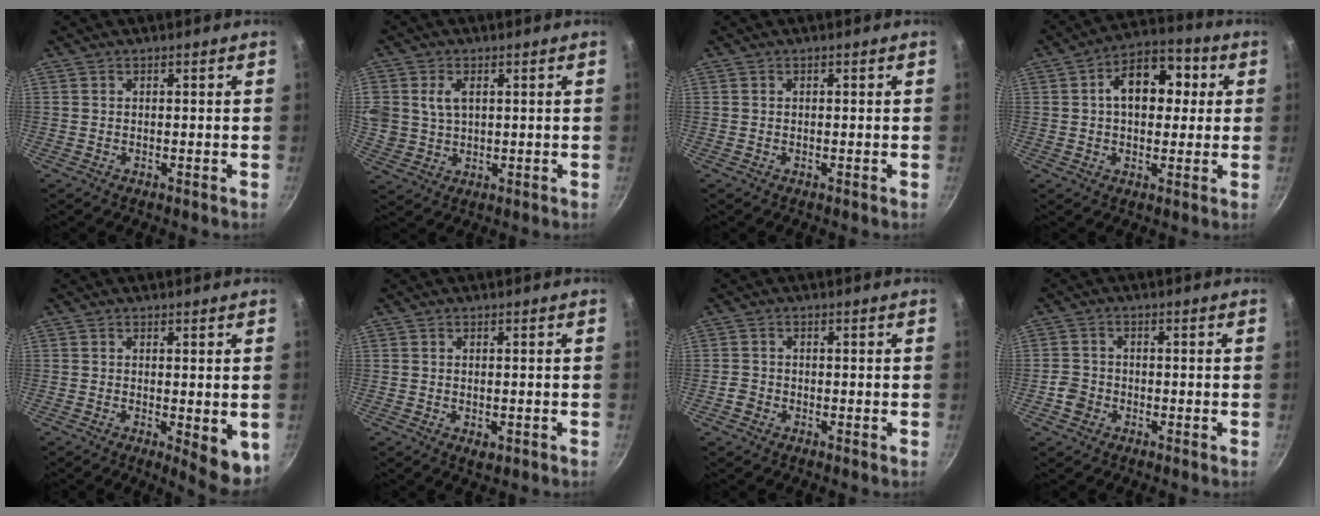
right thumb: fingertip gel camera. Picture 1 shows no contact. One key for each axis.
{"total": 7.1, "fx": 1.9, "fy": 5.1, "fz": 4.5, "tx": -0.083, "ty": -0.005, "tz": 0.047}
{"total": 0.0}
{"total": 12.5, "fx": 2.3, "fy": 7.9, "fz": 9.4, "tx": -0.106, "ty": 0.024, "tz": 0.026}
{"total": 6.4, "fx": -1.4, "fy": 2.0, "fz": 5.9, "tx": -0.073, "ty": -0.017, "tz": -0.015}
{"total": 1.8, "fx": -0.5, "fy": 1.0, "fz": 1.4, "tx": -0.018, "ty": 0.000, "tz": -0.004}
{"total": 1.6, "fx": -0.8, "fy": 1.3, "fz": 0.6, "tx": -0.007, "ty": 0.004, "tz": -0.020}
{"total": 3.3, "fx": -1.3, "fy": 2.7, "fz": 1.2, "tx": -0.009, "ty": 0.011, "tz": -0.030}